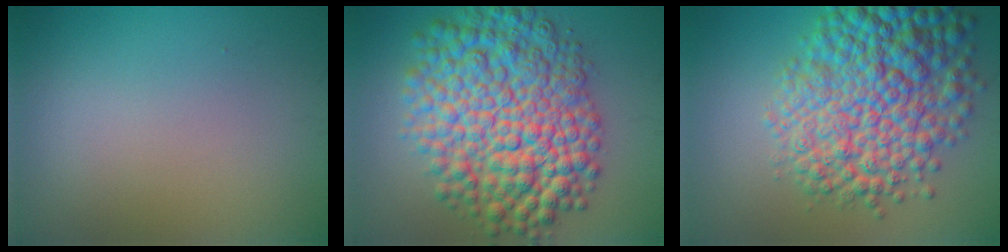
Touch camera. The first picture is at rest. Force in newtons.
{"total": 12.0, "press": 11.9, "slide": 0.2}
{"total": 11.1, "press": 11.1, "slide": 0.2}